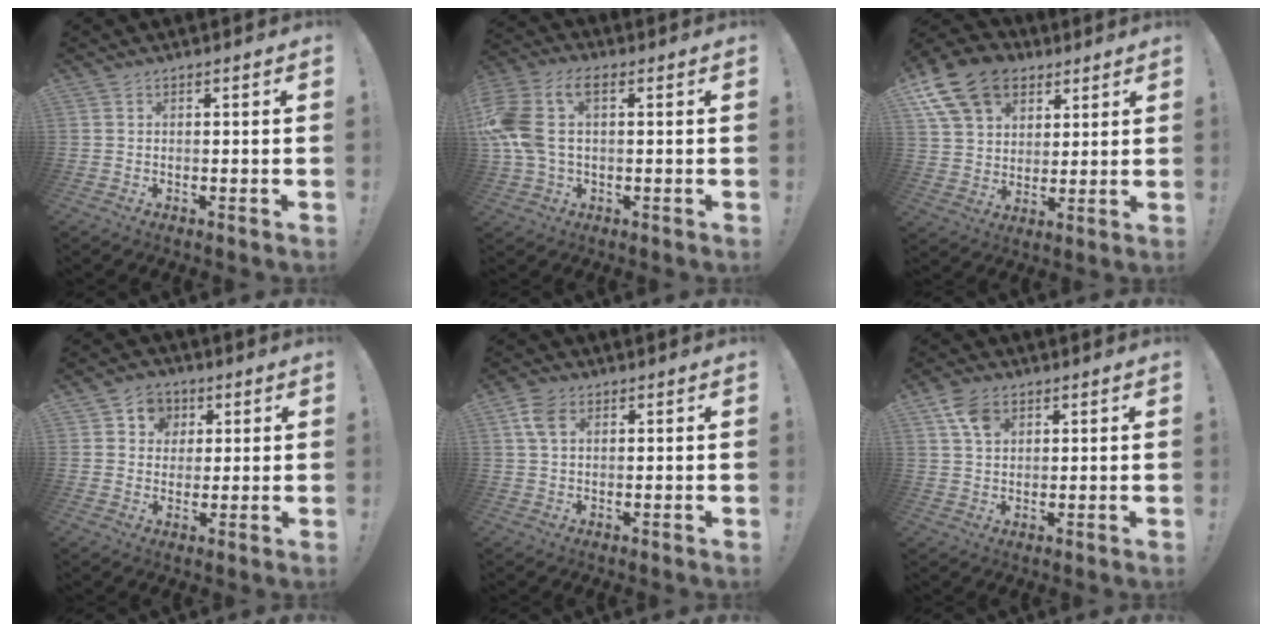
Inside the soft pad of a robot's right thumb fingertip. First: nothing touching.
{"total": 13.3, "force": [2.3, 8.1, 10.4], "torque": [-0.217, -0.001, 0.044]}
{"total": 17.2, "force": [9.0, 12.1, 8.4], "torque": [-0.136, -0.040, 0.172]}
{"total": 7.4, "force": [2.4, 6.8, 1.8], "torque": [-0.023, -0.013, 0.047]}
{"total": 5.8, "force": [2.5, 3.6, 3.9], "torque": [-0.062, -0.002, 0.047]}
{"total": 7.3, "force": [3.6, 4.9, 3.9], "torque": [-0.062, -0.006, 0.069]}